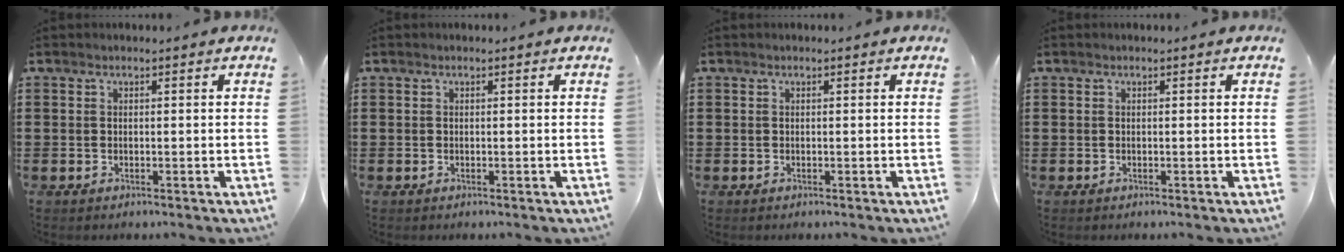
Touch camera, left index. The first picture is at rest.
{"total": 0.0}
{"total": 0.0}
{"total": 0.0}